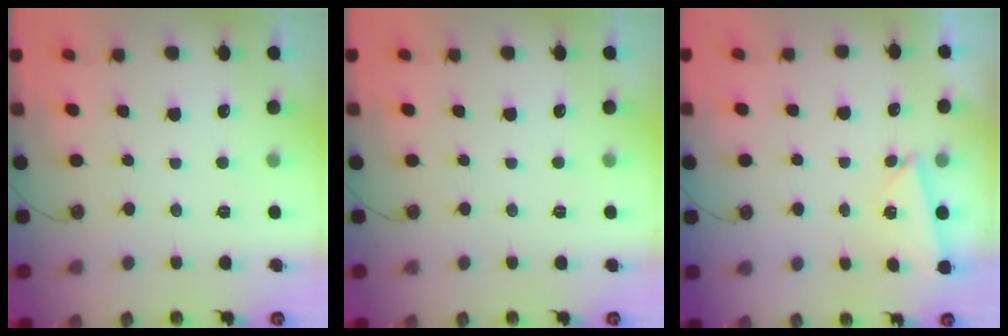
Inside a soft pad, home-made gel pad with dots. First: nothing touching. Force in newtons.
{"total": 0.0}
{"total": 3.1, "press": 2.4, "slide": 2.0}